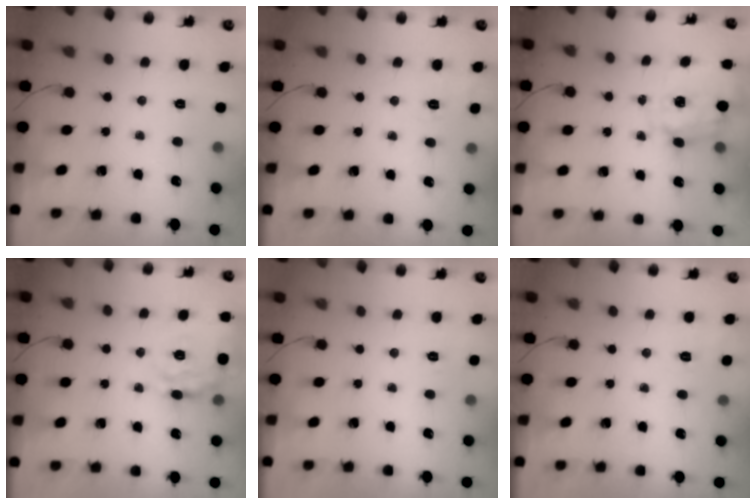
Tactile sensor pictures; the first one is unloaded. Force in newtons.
{"total": 2.4, "press": 1.3, "slide": 2.1}
{"total": 2.5, "press": 2.3, "slide": 1.0}
{"total": 19.9, "press": 19.7, "slide": 3.0}
{"total": 7.7, "press": 7.5, "slide": 2.0}
{"total": 2.3, "press": 0.9, "slide": 2.1}